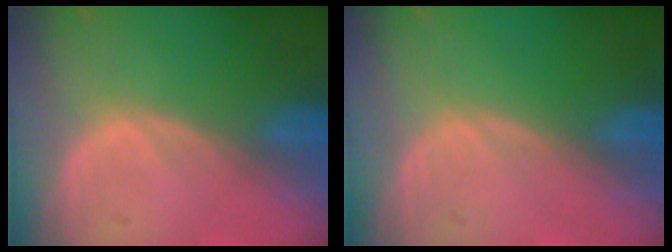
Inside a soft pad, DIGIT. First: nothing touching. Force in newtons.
{"total": 0.0}